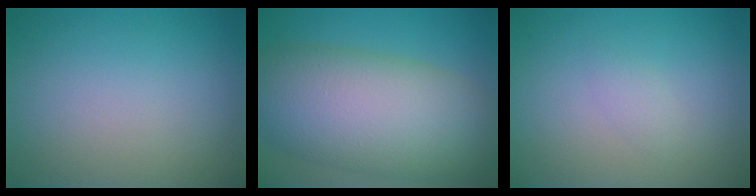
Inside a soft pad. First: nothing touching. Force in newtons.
{"total": 12.1, "press": 12.1, "slide": 0.5}
{"total": 1.0, "press": 1.0, "slide": 0.0}